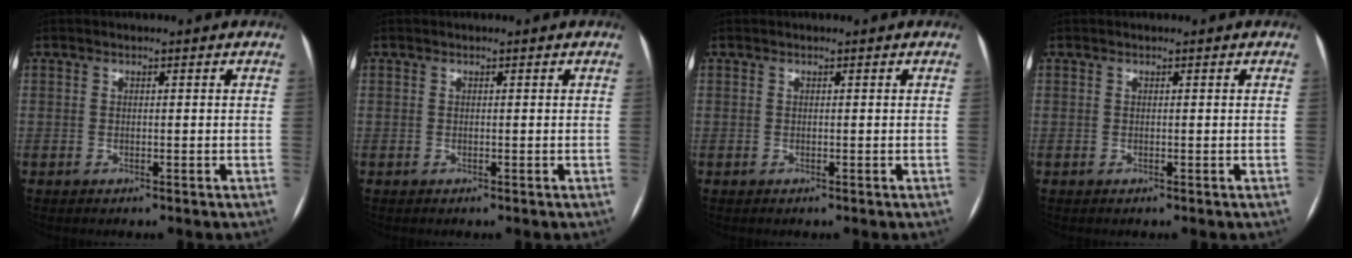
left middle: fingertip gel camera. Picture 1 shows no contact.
{"total": 0.0}
{"total": 0.0}
{"total": 0.0}